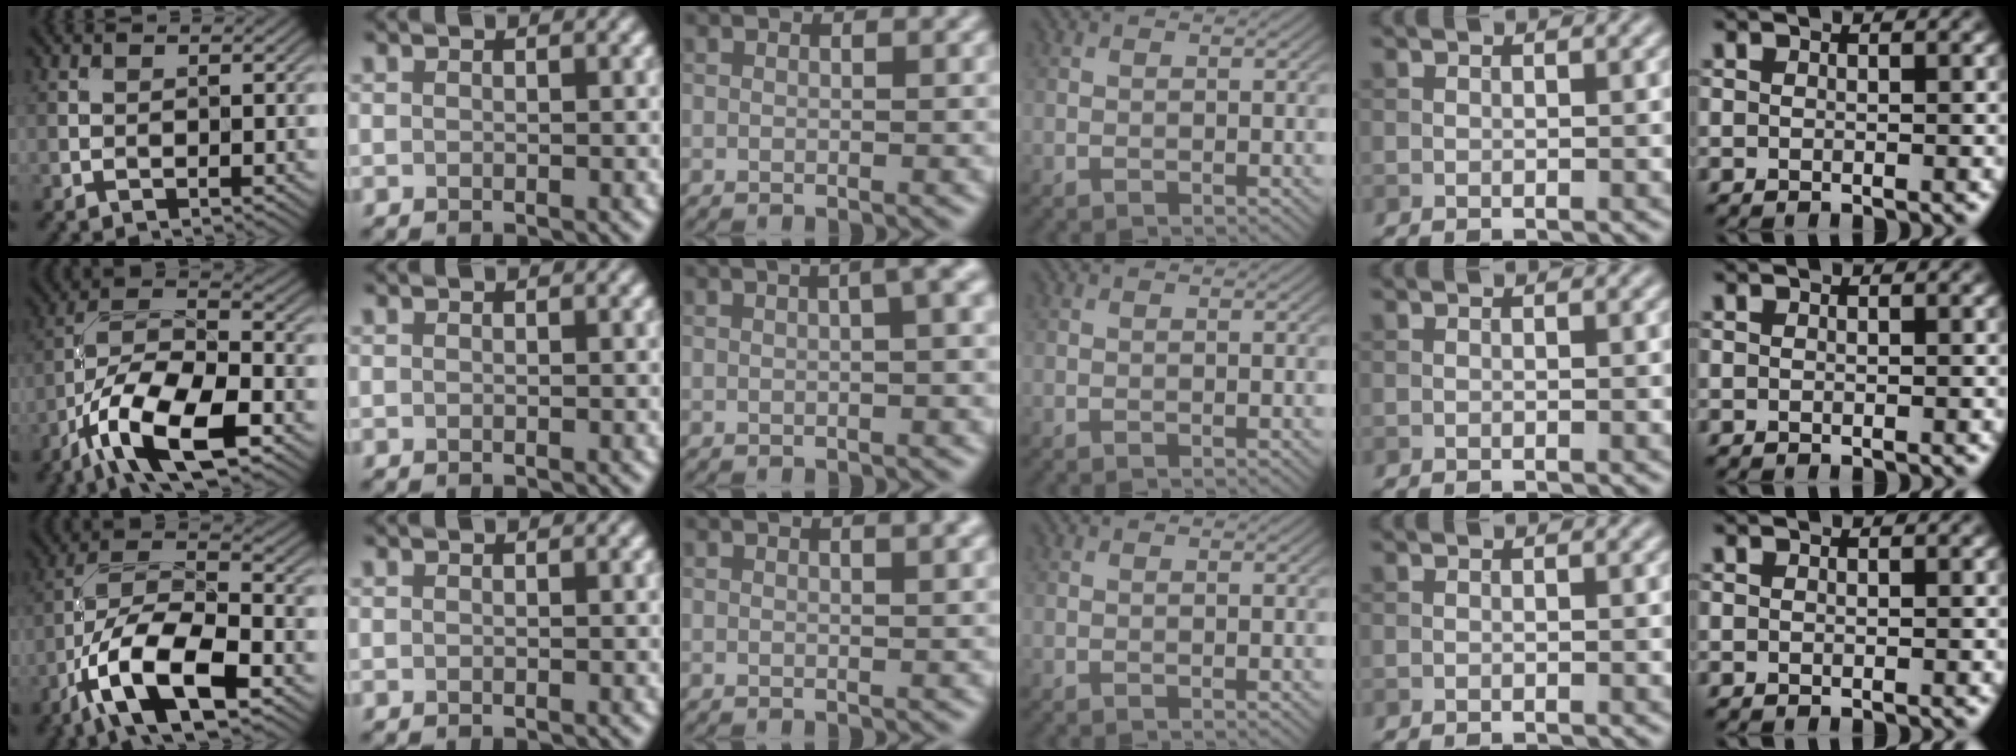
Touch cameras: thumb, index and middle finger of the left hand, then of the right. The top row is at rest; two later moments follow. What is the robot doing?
{"motion": "screw", "object": "medicine bottle"}